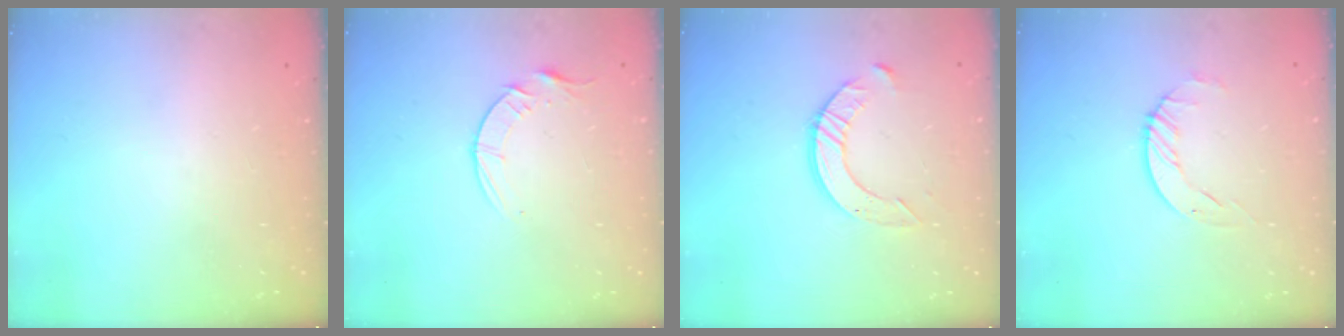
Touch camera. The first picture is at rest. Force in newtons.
{"total": 6.1, "press": 6.1, "slide": 0.8}
{"total": 8.9, "press": 8.9, "slide": 0.9}
{"total": 2.5, "press": 2.5, "slide": 0.3}